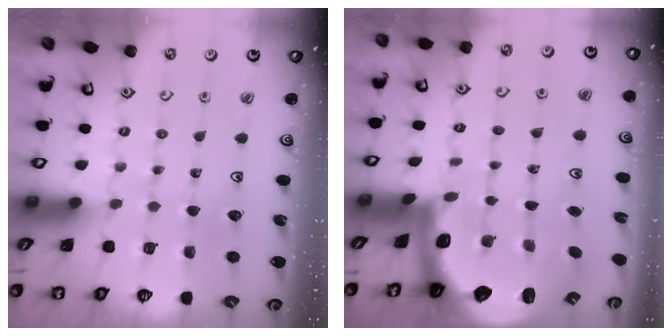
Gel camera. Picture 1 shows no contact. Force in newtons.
{"total": 2.9, "press": 2.6, "slide": 1.4}